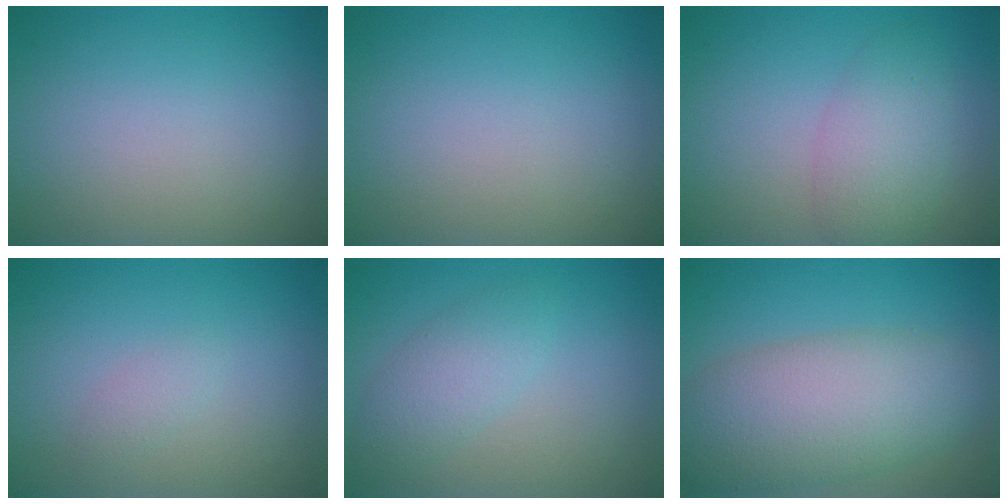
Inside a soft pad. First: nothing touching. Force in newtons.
{"total": 0.0}
{"total": 3.9, "press": 3.9, "slide": 0.1}
{"total": 1.0, "press": 1.0, "slide": 0.1}
{"total": 2.7, "press": 2.7, "slide": 0.1}
{"total": 8.1, "press": 8.1, "slide": 0.6}